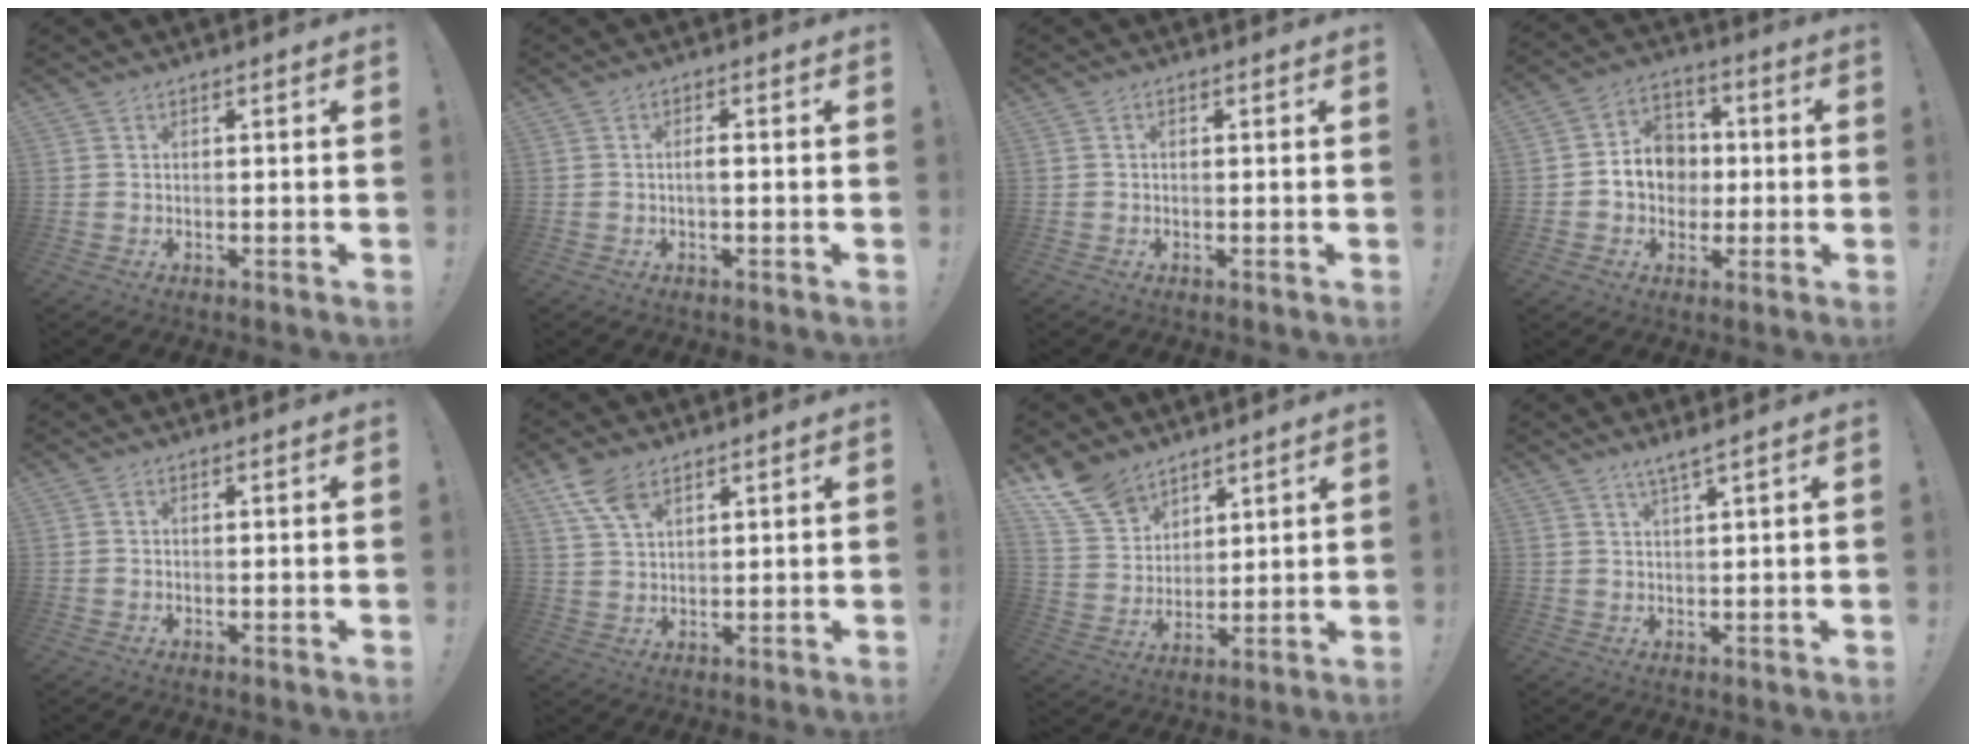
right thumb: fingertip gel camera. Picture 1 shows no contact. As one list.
[{"total": 2.4, "force": [-0.6, 0.6, 2.2], "torque": [-0.047, 0.008, -0.011]}, {"total": 0.6, "force": [-0.3, 0.3, 0.3], "torque": [-0.012, 0.004, -0.005]}, {"total": 11.3, "force": [-0.8, 9.9, 5.3], "torque": [-0.075, 0.018, -0.007]}, {"total": 0.0}, {"total": 7.5, "force": [4.7, 3.7, 4.5], "torque": [-0.088, -0.015, 0.090]}, {"total": 12.3, "force": [9.5, 6.9, 3.6], "torque": [-0.089, -0.058, 0.189]}, {"total": 3.0, "force": [2.1, -0.4, 2.0], "torque": [-0.039, -0.010, 0.035]}]